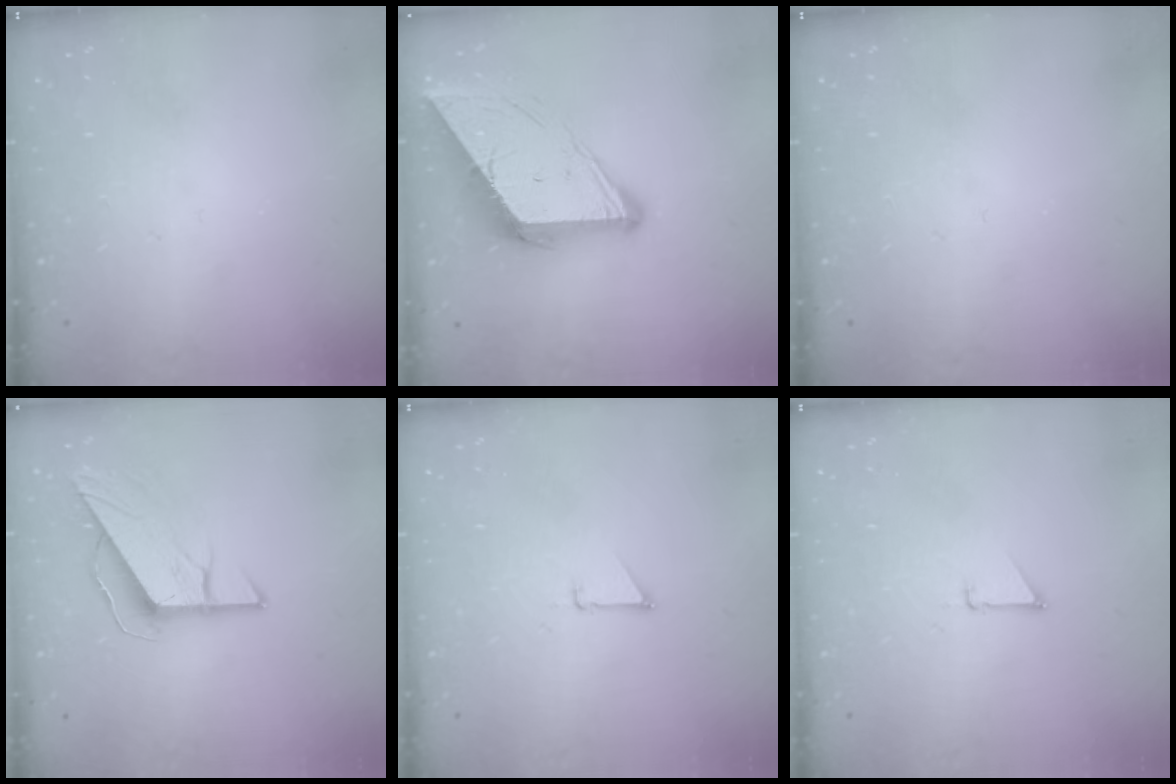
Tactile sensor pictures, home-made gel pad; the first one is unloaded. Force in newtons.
{"total": 10.9, "press": 10.8, "slide": 1.0}
{"total": 0.0}
{"total": 8.8, "press": 8.8, "slide": 0.4}
{"total": 0.8, "press": 0.8, "slide": 0.1}
{"total": 0.8, "press": 0.8, "slide": 0.1}